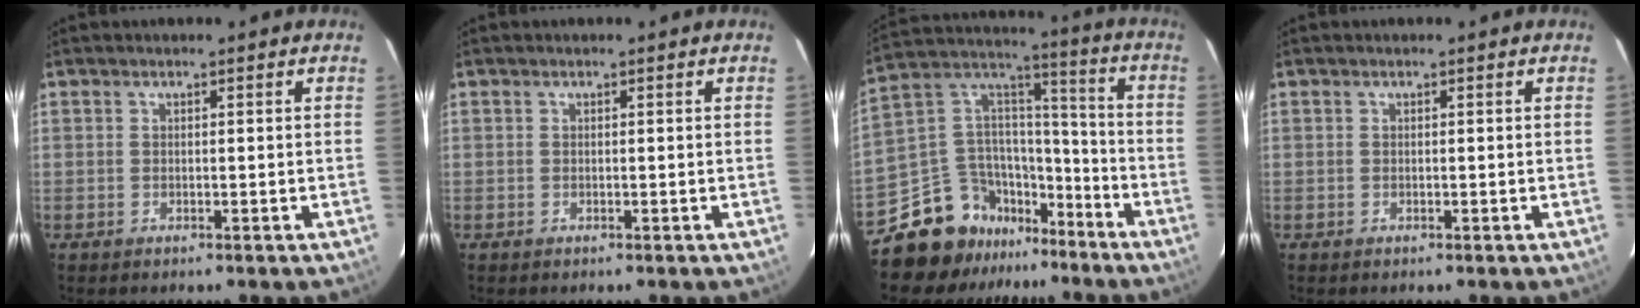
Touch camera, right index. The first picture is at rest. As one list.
[{"total": 0.0}, {"total": 16.4, "force": [-12.6, 9.7, 4.0], "torque": [-0.070, 0.094, -0.215]}, {"total": 0.0}]